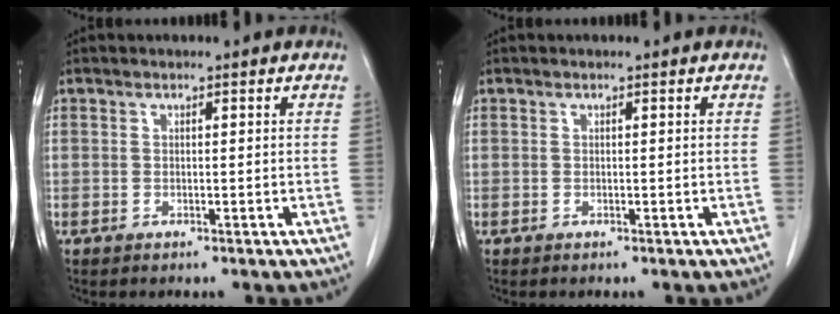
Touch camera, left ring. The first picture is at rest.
{"total": 0.0}